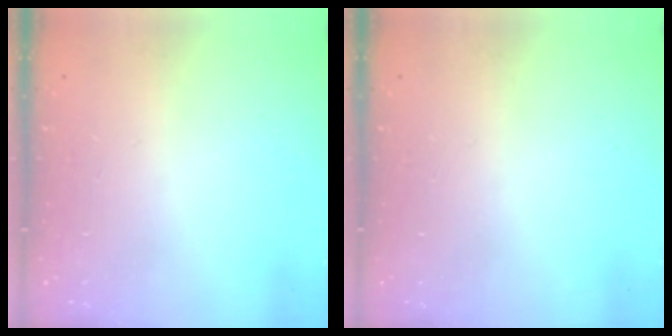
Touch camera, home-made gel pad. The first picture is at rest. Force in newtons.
{"total": 0.0}